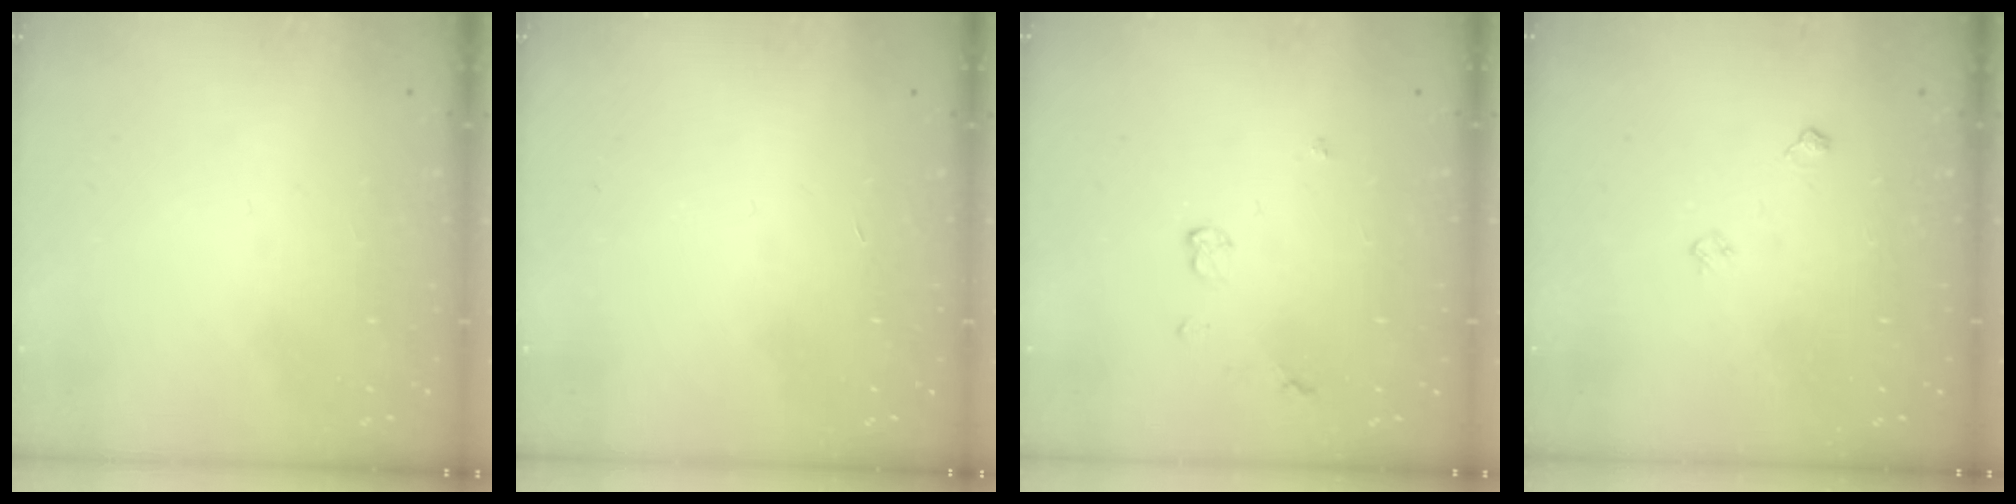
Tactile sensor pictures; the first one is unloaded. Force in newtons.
{"total": 0.9, "press": 0.9, "slide": 0.2}
{"total": 3.7, "press": 3.7, "slide": 0.4}
{"total": 4.4, "press": 4.4, "slide": 0.6}